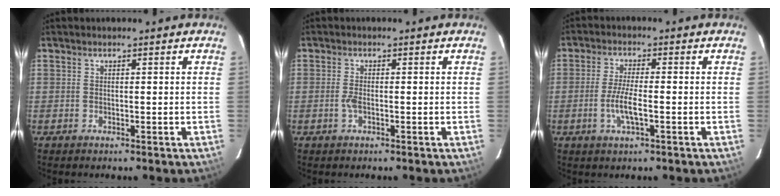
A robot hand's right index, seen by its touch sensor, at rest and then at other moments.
{"total": 1.8, "force": [-0.5, 0.7, 1.5], "torque": [-0.035, -0.001, -0.011]}
{"total": 5.6, "force": [-1.7, 1.0, 5.2], "torque": [-0.105, -0.005, -0.033]}